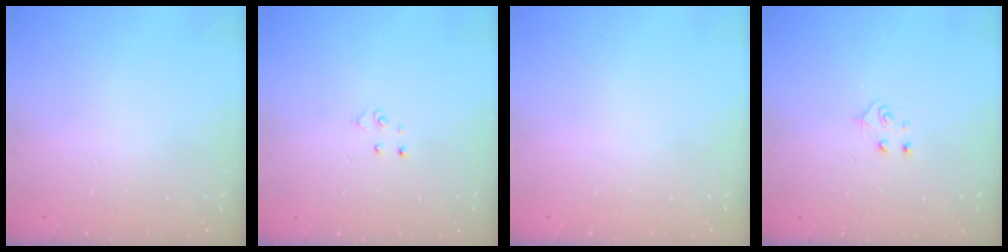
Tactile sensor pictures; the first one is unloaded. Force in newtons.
{"total": 4.0, "press": 4.0, "slide": 0.4}
{"total": 0.0}
{"total": 4.9, "press": 4.8, "slide": 0.5}